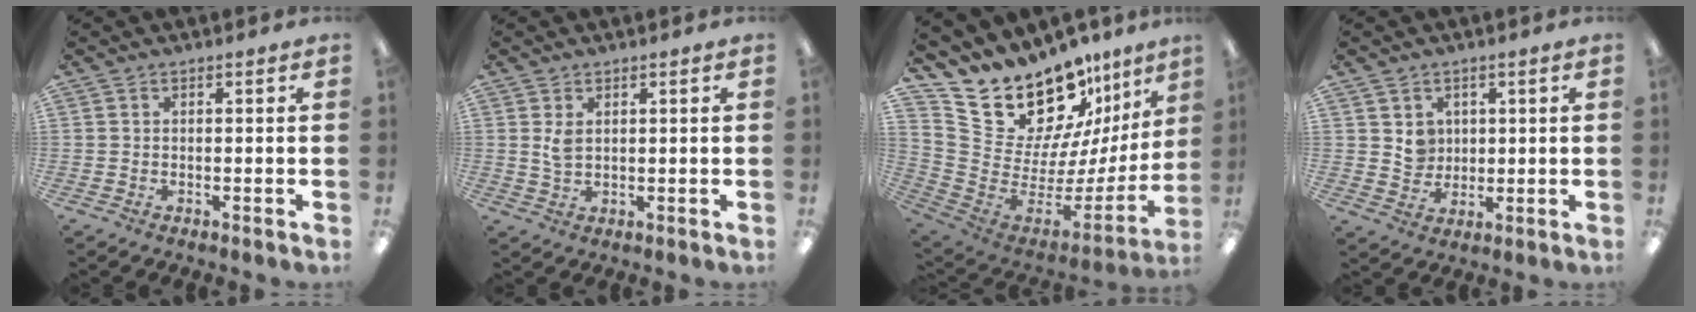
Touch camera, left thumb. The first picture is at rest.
{"total": 3.2, "force": [1.3, 1.8, 2.3], "torque": [-0.042, 0.000, 0.020]}
{"total": 22.4, "force": [18.3, 9.8, 8.5], "torque": [-0.149, -0.151, 0.350]}
{"total": 5.1, "force": [2.4, 4.5, 0.5], "torque": [0.004, -0.010, 0.040]}